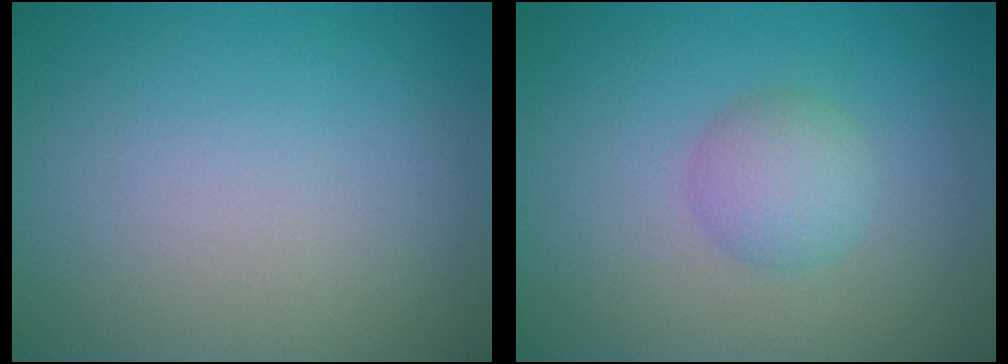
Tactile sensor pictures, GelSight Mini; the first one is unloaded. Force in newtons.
{"total": 2.4, "press": 2.4, "slide": 0.0}